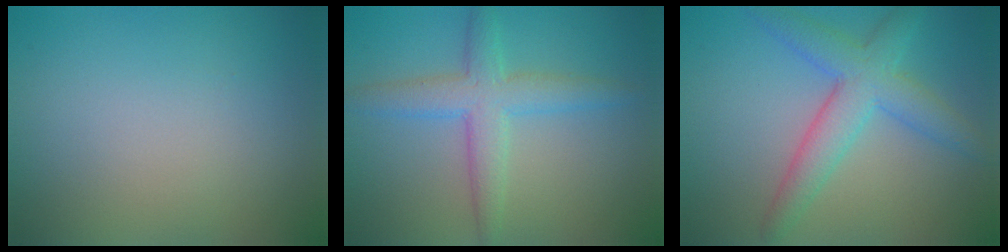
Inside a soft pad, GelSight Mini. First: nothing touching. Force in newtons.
{"total": 4.1, "press": 4.1, "slide": 0.1}
{"total": 5.1, "press": 5.1, "slide": 0.1}